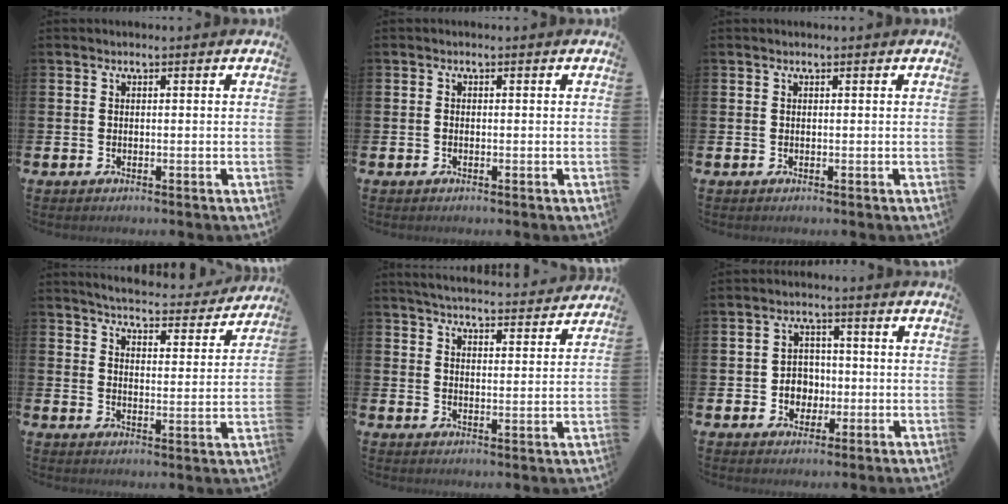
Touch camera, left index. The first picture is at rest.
{"total": 0.5, "force": [-0.3, 0.3, 0.3], "torque": [-0.005, 0.001, -0.007]}
{"total": 0.0}
{"total": 5.0, "force": [4.9, 0.5, 0.9], "torque": [-0.028, -0.039, 0.081]}
{"total": 5.0, "force": [5.0, 0.5, 0.5], "torque": [-0.023, -0.037, 0.086]}
{"total": 3.7, "force": [-0.6, 3.4, 1.4], "torque": [-0.028, 0.004, -0.019]}